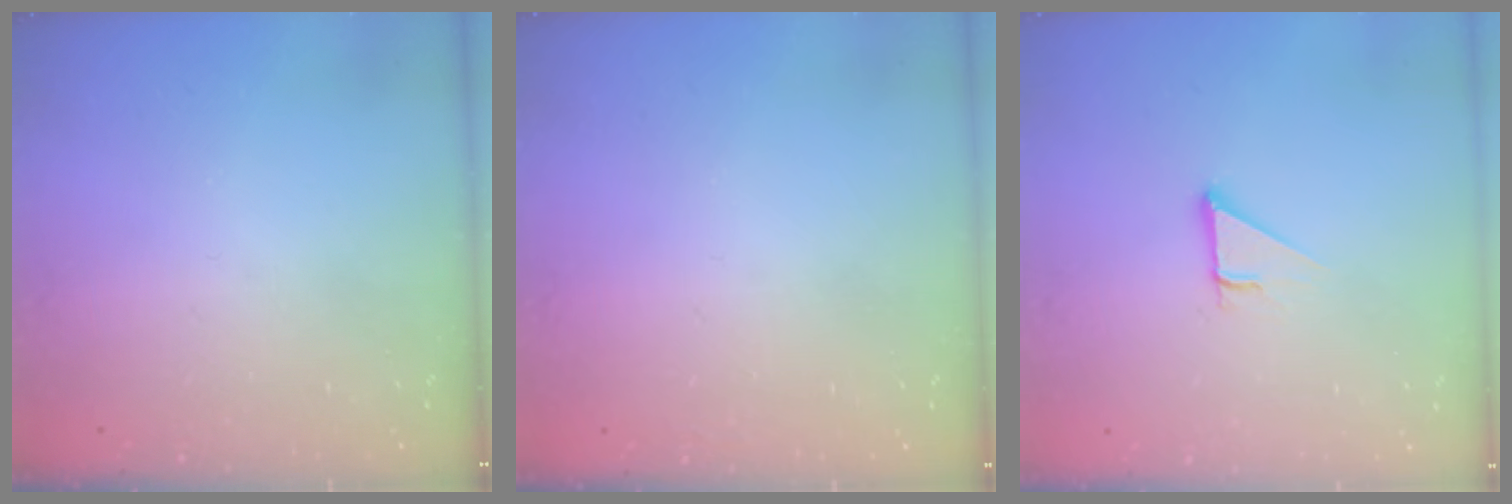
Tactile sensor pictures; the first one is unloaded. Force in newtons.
{"total": 1.6, "press": 1.6, "slide": 0.1}
{"total": 3.0, "press": 3.0, "slide": 0.1}